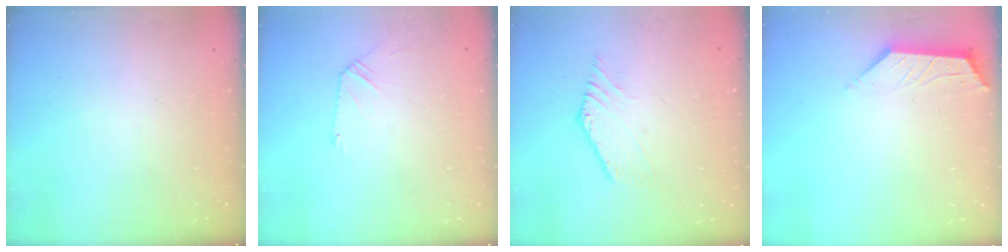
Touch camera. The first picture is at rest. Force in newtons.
{"total": 4.4, "press": 4.3, "slide": 0.8}
{"total": 0.6, "press": 0.5, "slide": 0.3}
{"total": 1.9, "press": 1.9, "slide": 0.4}